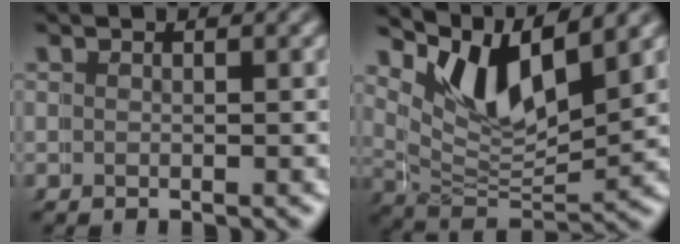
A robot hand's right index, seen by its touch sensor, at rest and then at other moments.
{"total": 7.7, "force": [4.8, 3.7, 4.7], "torque": [-0.098, 0.005, 0.076]}